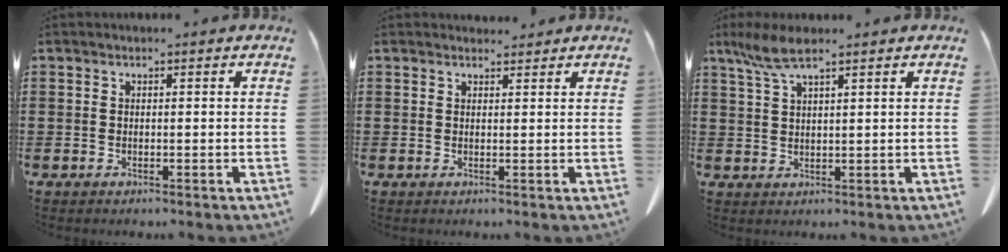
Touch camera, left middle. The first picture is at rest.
{"total": 1.4, "force": [1.3, 0.5, 0.1], "torque": [0.003, -0.001, 0.024]}
{"total": 5.1, "force": [3.3, 1.0, 3.7], "torque": [-0.087, -0.003, 0.058]}